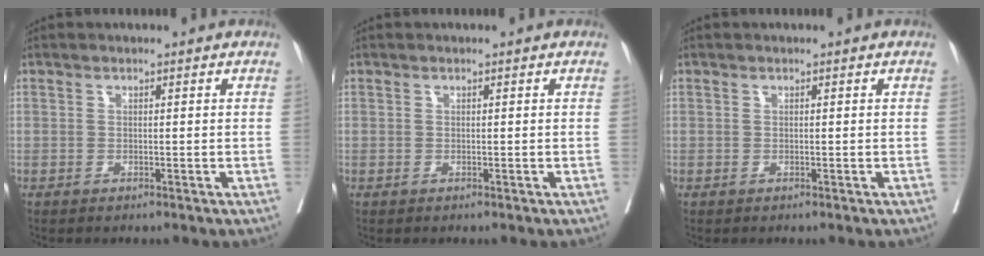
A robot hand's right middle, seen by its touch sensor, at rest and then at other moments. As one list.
[{"total": 0.0}, {"total": 0.0}]